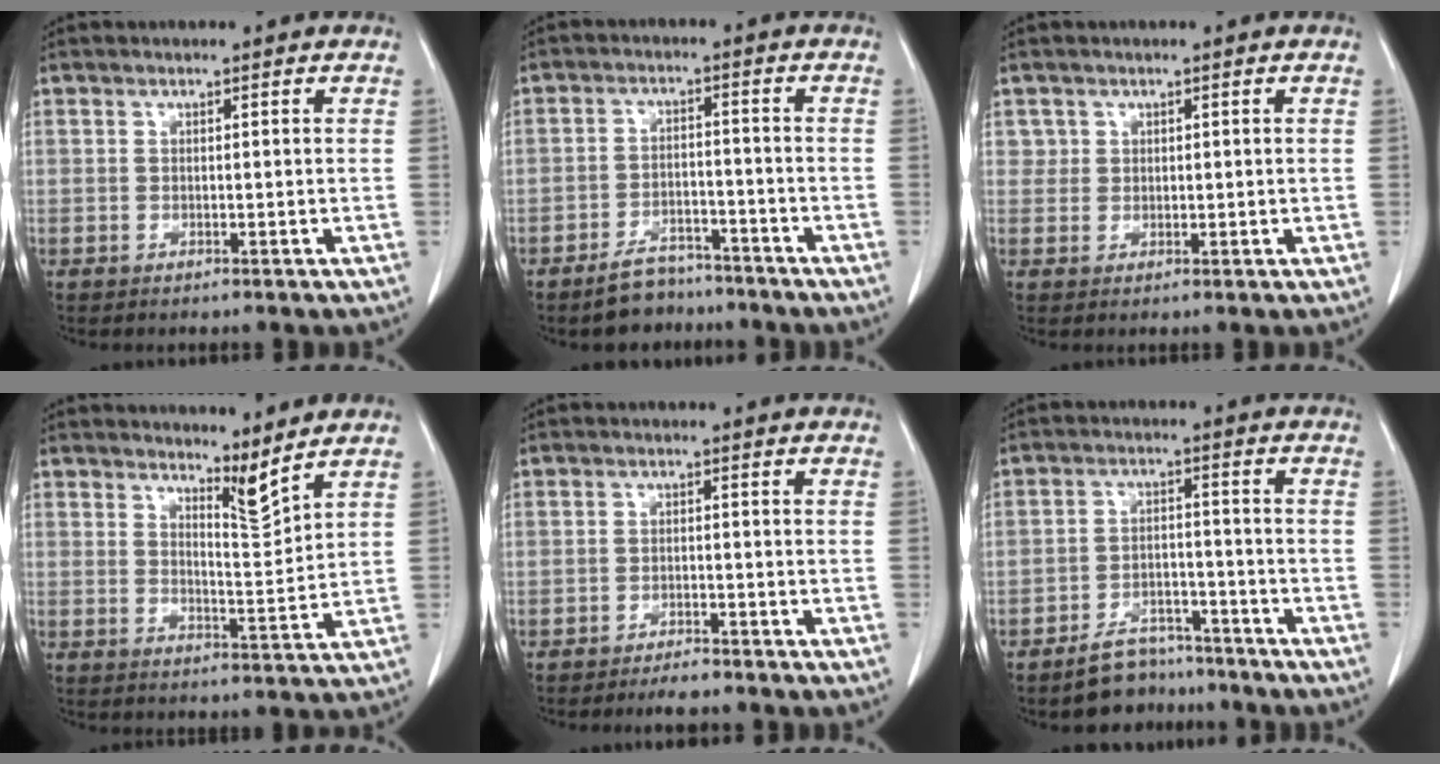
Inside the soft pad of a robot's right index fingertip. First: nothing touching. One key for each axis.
{"total": 5.7, "fx": -4.8, "fy": 2.7, "fz": 1.5, "tx": -0.026, "ty": 0.003, "tz": -0.073}
{"total": 2.1, "fx": 1.0, "fy": 1.8, "fz": -0.1, "tx": 0.019, "ty": -0.003, "tz": 0.009}
{"total": 4.0, "fx": 3.7, "fy": -0.3, "fz": 1.7, "tx": -0.032, "ty": -0.025, "tz": 0.067}
{"total": 3.0, "fx": -2.7, "fy": 0.6, "fz": 1.2, "tx": -0.016, "ty": -0.003, "tz": -0.039}
{"total": 6.4, "fx": -5.6, "fy": 2.9, "fz": 1.1, "tx": -0.013, "ty": 0.008, "tz": -0.088}